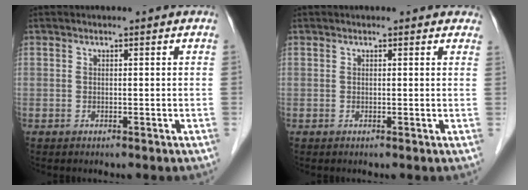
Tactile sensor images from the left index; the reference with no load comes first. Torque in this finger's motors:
{"motor_torque": [0.09, -0.24, -0.01, -0.01]}